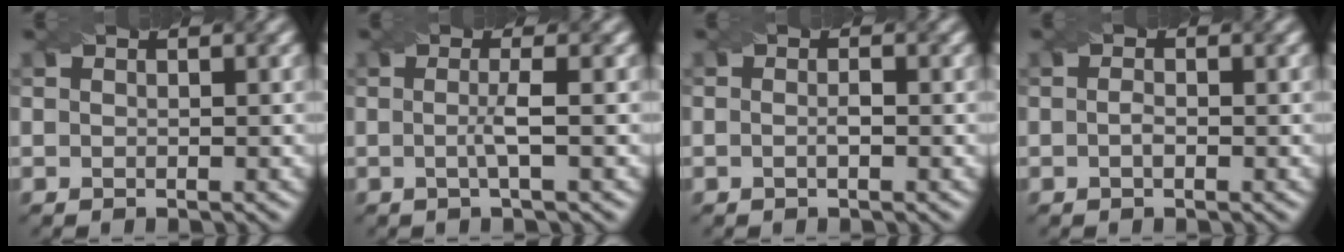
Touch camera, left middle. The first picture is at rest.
{"total": 2.1, "force": [-0.2, 0.3, 2.0], "torque": [-0.041, -0.003, -0.008]}
{"total": 0.9, "force": [-0.3, 0.2, 0.9], "torque": [-0.015, -0.004, -0.004]}
{"total": 0.9, "force": [-0.3, 0.3, 0.7], "torque": [-0.018, 0.000, -0.006]}